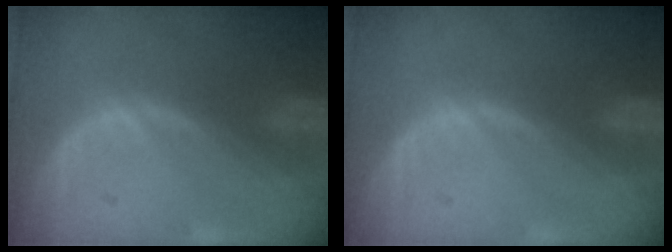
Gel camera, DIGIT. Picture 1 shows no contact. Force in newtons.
{"total": 0.0}